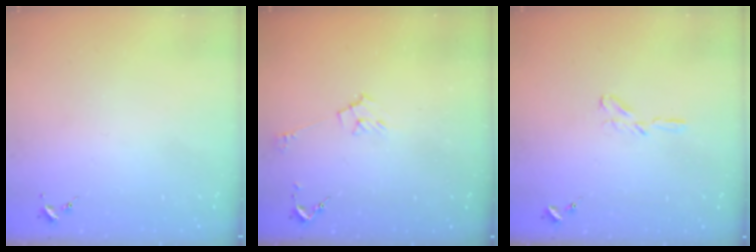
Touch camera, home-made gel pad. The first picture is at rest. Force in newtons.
{"total": 6.5, "press": 6.5, "slide": 0.8}
{"total": 3.7, "press": 3.7, "slide": 0.4}